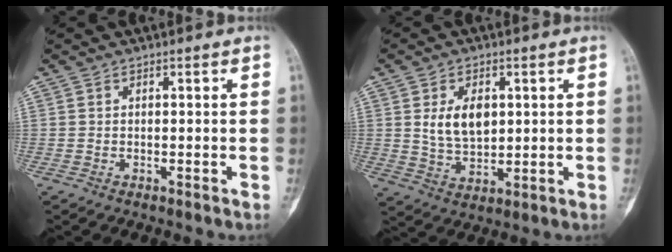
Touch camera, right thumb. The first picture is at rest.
{"total": 8.0, "force": [1.9, 5.1, 5.9], "torque": [-0.086, -0.013, 0.042]}